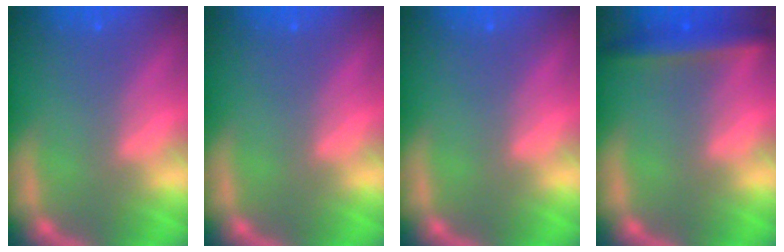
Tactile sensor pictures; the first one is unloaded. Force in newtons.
{"total": 0.0}
{"total": 0.0}
{"total": 4.0}